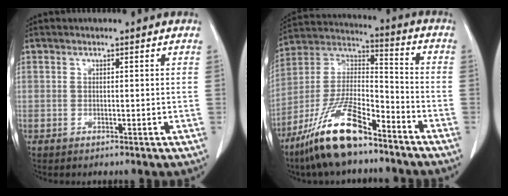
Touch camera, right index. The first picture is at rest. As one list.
[{"total": 15.9, "force": [-11.1, 4.0, 10.6], "torque": [-0.215, 0.005, -0.204]}]